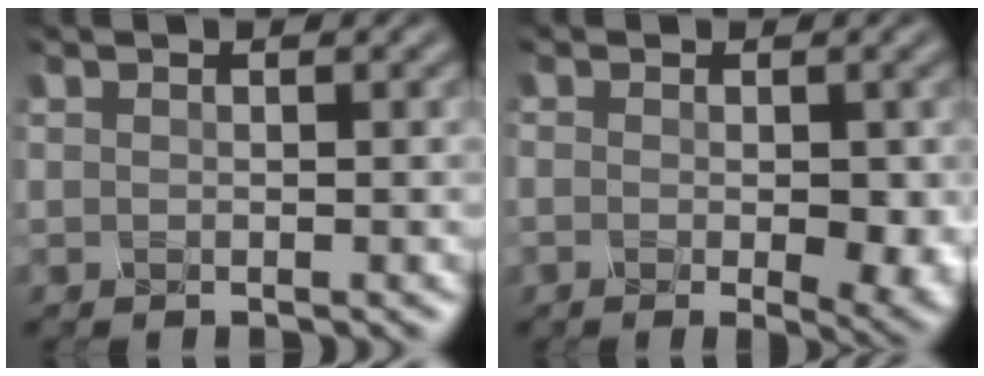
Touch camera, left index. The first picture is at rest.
{"total": 4.5, "force": [-0.6, 1.8, 4.1], "torque": [-0.063, -0.010, -0.005]}